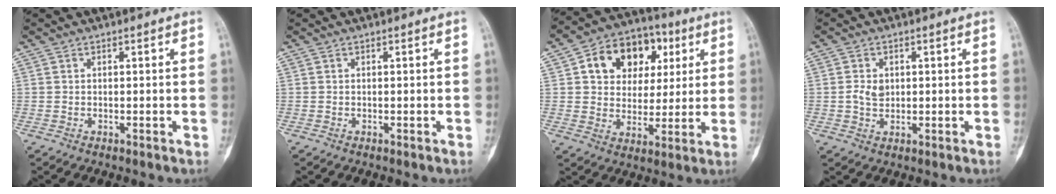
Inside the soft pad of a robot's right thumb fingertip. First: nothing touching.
{"total": 0.0}
{"total": 15.3, "force": [5.0, 11.6, 8.7], "torque": [-0.088, 0.006, 0.077]}
{"total": 3.2, "force": [0.3, 2.4, 2.1], "torque": [-0.029, 0.003, 0.006]}